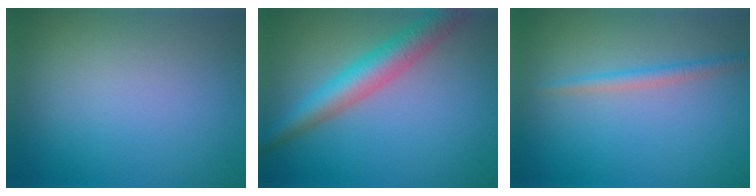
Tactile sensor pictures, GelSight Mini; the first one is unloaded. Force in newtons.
{"total": 5.2, "press": 5.2, "slide": 0.1}
{"total": 1.7, "press": 1.7, "slide": 0.0}